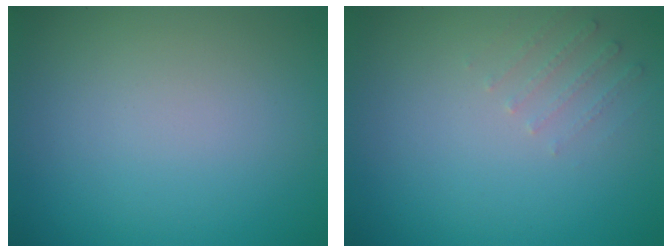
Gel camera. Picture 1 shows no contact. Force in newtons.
{"total": 1.3, "press": 1.3, "slide": 0.4}